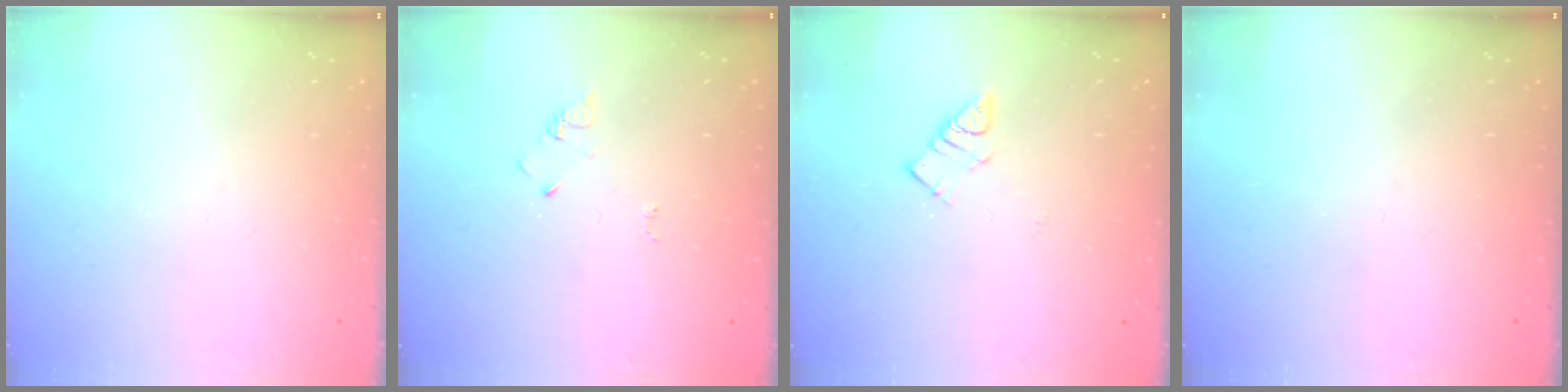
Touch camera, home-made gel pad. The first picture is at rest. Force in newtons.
{"total": 2.9, "press": 2.9, "slide": 0.3}
{"total": 4.6, "press": 4.6, "slide": 0.2}
{"total": 0.0}